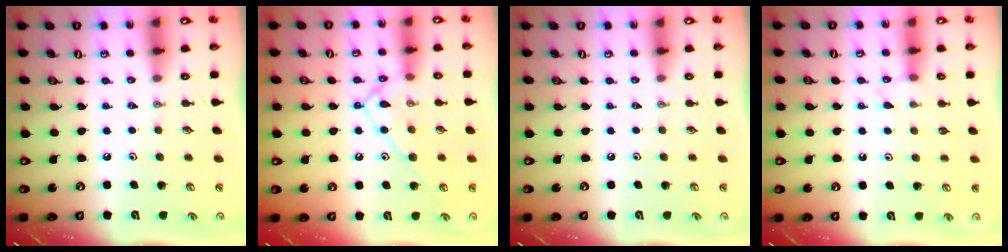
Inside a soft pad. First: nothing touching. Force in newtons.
{"total": 12.1, "press": 12.0, "slide": 0.9}
{"total": 0.0}
{"total": 5.1, "press": 5.0, "slide": 0.6}